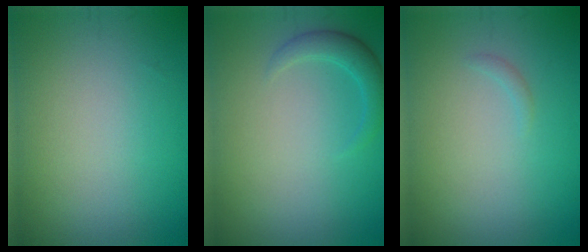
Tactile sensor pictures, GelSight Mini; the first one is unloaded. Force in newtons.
{"total": 2.1, "press": 2.1, "slide": 0.2}
{"total": 0.5, "press": 0.5, "slide": 0.1}